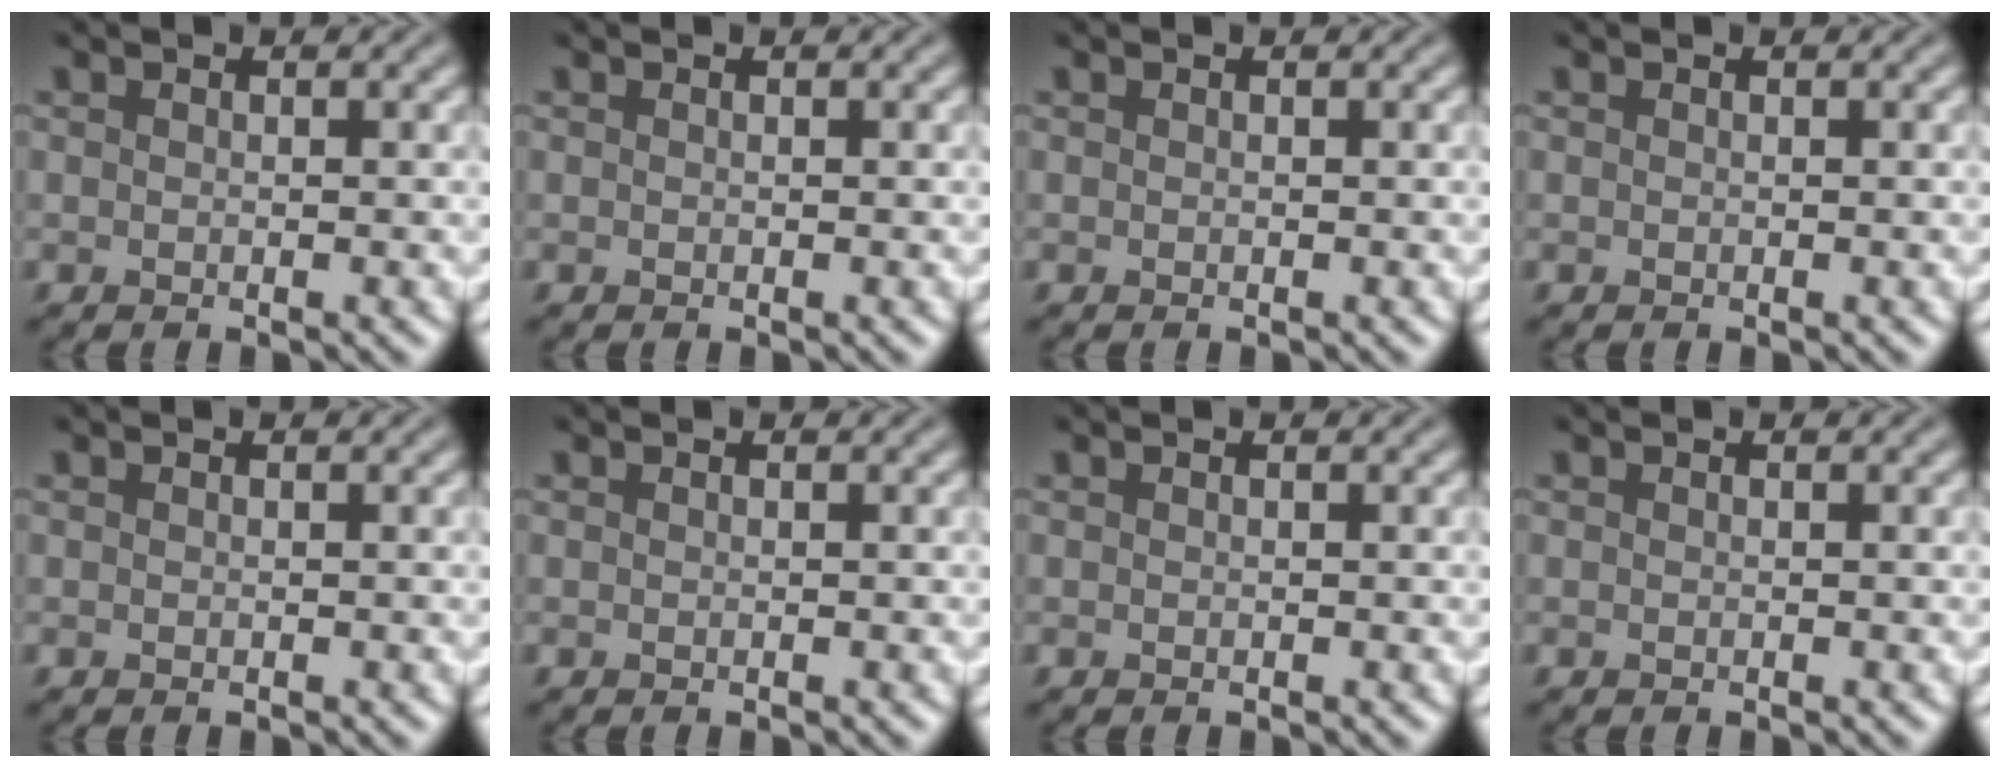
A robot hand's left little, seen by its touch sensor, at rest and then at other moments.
{"total": 0.0}
{"total": 0.0}
{"total": 0.0}
{"total": 0.0}
{"total": 0.0}
{"total": 0.0}
{"total": 0.0}